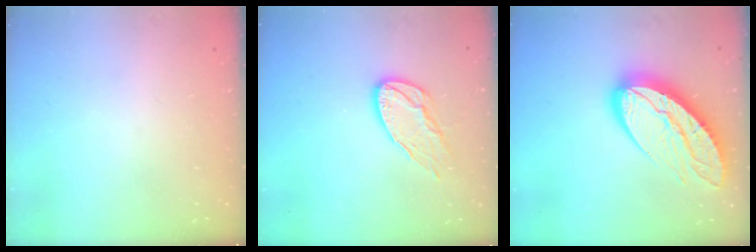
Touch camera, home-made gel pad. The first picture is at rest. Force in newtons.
{"total": 11.3, "press": 11.3, "slide": 0.9}
{"total": 17.2, "press": 17.1, "slide": 1.5}